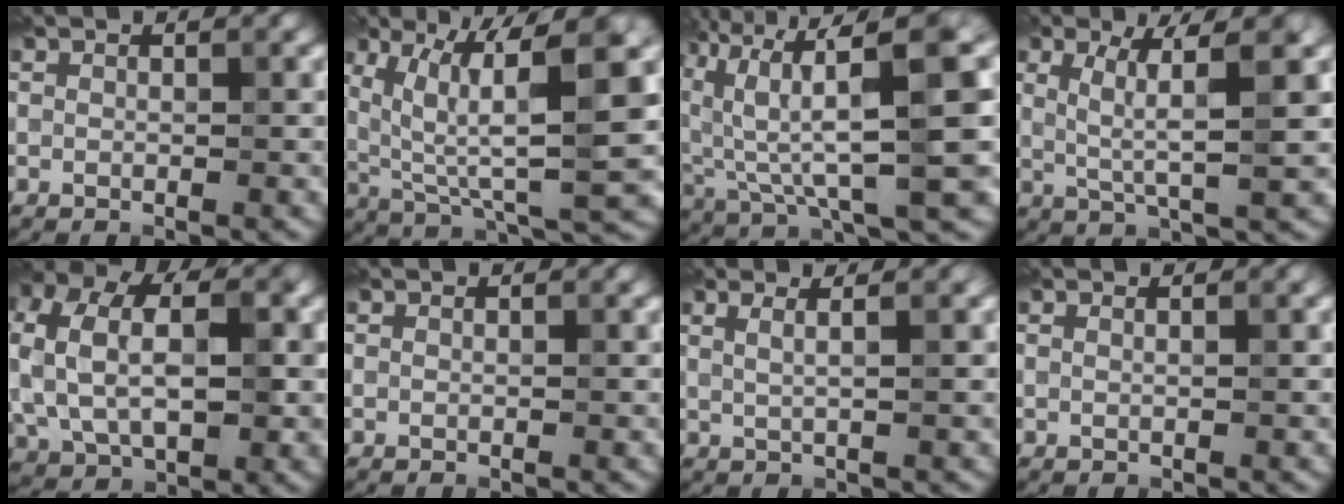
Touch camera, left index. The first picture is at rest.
{"total": 10.9, "force": [3.1, 2.7, 10.1], "torque": [-0.166, 0.001, 0.061]}
{"total": 13.8, "force": [5.2, 3.3, 12.3], "torque": [-0.207, 0.025, 0.115]}
{"total": 5.2, "force": [1.2, 0.7, 5.0], "torque": [-0.098, 0.001, 0.023]}
{"total": 10.1, "force": [0.9, 6.5, 7.7], "torque": [-0.160, 0.007, 0.024]}
{"total": 0.0}
{"total": 3.5, "force": [1.7, 1.5, 2.7], "torque": [-0.025, 0.008, -0.007]}
{"total": 1.3, "force": [0.6, 0.6, 1.0], "torque": [-0.004, -0.002, -0.005]}